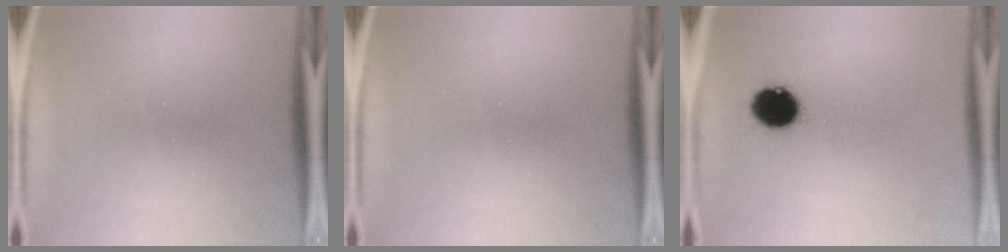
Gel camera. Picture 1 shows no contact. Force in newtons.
{"total": 0.0}
{"total": 8.6}